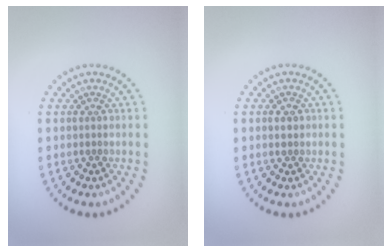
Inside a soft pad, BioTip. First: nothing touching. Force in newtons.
{"total": 0.9, "press": 0.8, "slide": 0.3}